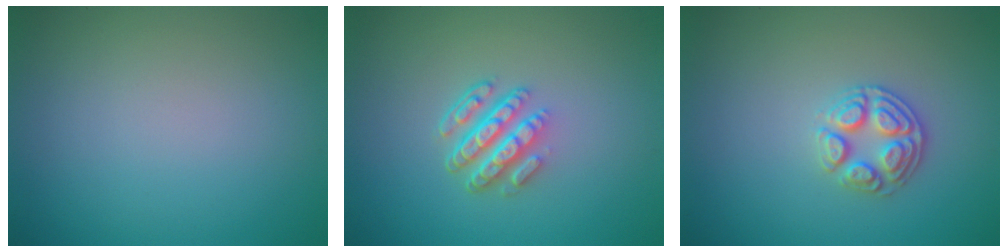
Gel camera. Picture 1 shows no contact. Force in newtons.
{"total": 4.6, "press": 3.2, "slide": 3.3}
{"total": 2.9, "press": 2.8, "slide": 0.7}